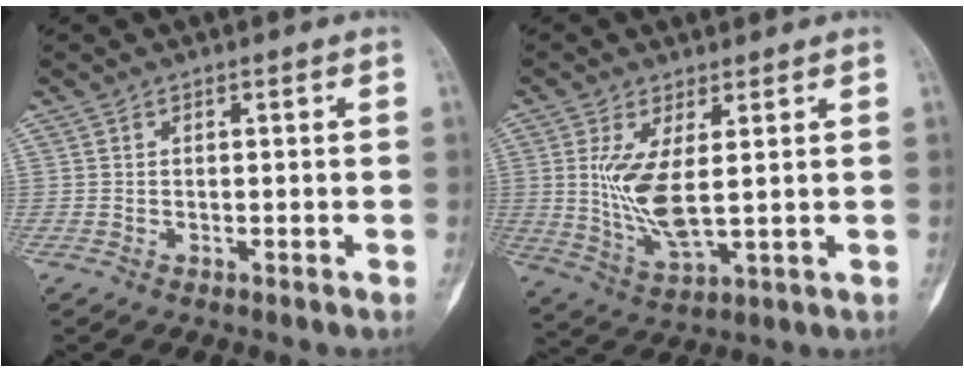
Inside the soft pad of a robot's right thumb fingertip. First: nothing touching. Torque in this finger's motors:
{"motor_torque": [0.03, 2.04, 1.27, 0.21, 0.36]}